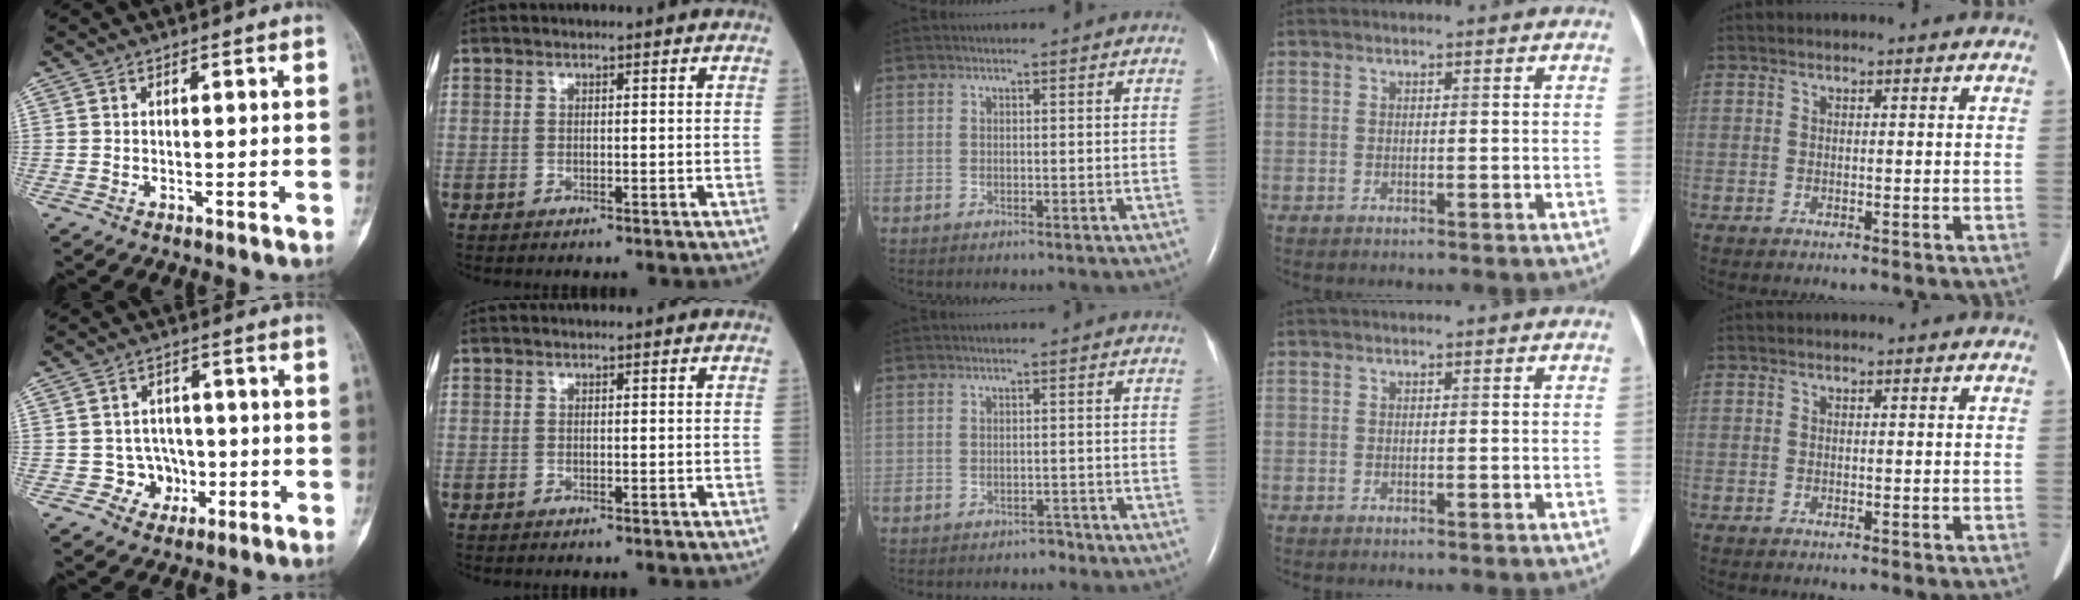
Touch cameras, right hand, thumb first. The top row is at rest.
{"thumb": {"total": 5.2, "force": [-1.4, 4.9, 0.7], "torque": [0.029, 0.018, -0.020]}, "middle": {"total": 1.1, "force": [-0.9, 0.6, 0.1], "torque": [-0.002, 0.001, -0.014]}}